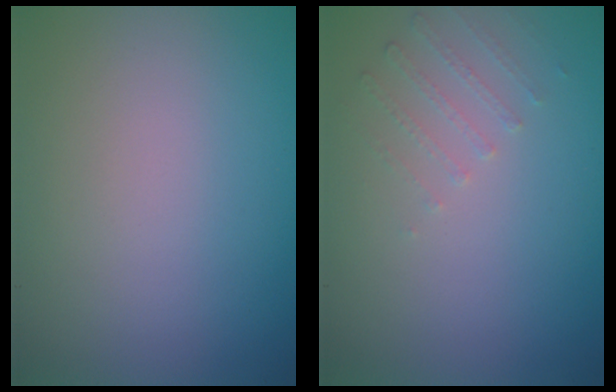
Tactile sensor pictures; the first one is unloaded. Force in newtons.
{"total": 1.1, "press": 0.7, "slide": 0.8}